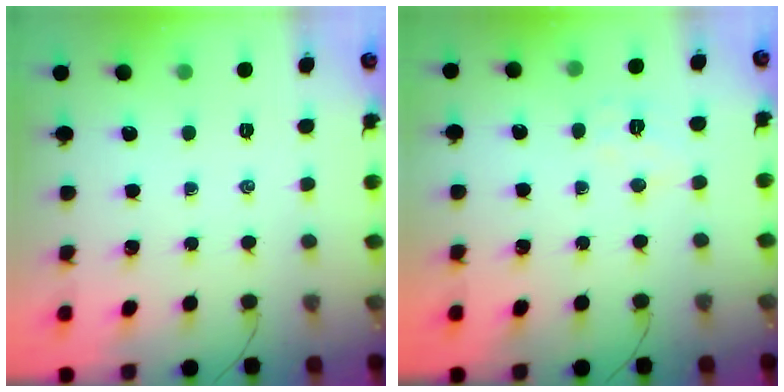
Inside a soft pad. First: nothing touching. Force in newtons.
{"total": 6.2, "press": 6.1, "slide": 0.9}